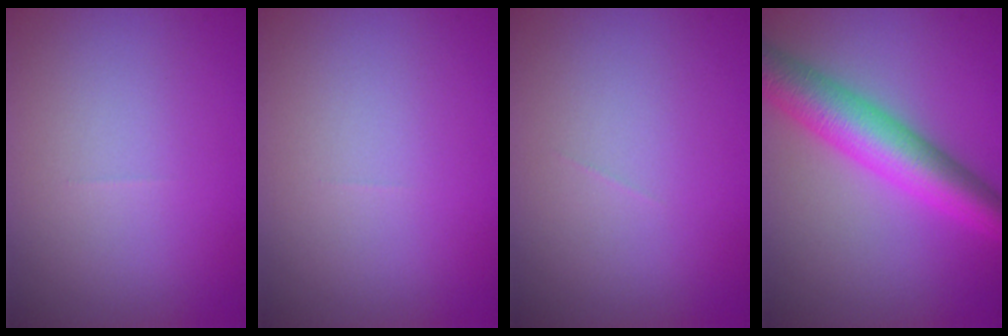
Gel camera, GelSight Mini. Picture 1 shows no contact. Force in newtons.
{"total": 0.0}
{"total": 0.0}
{"total": 7.3, "press": 7.3, "slide": 0.2}